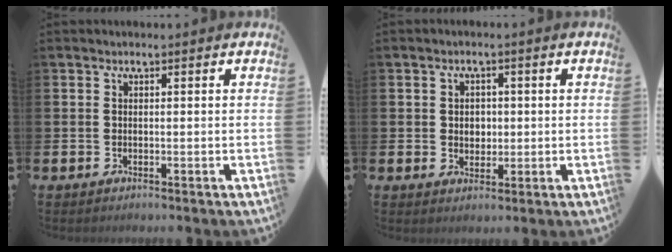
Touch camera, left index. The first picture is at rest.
{"total": 2.4, "force": [0.5, 2.1, 1.1], "torque": [-0.011, 0.005, 0.003]}